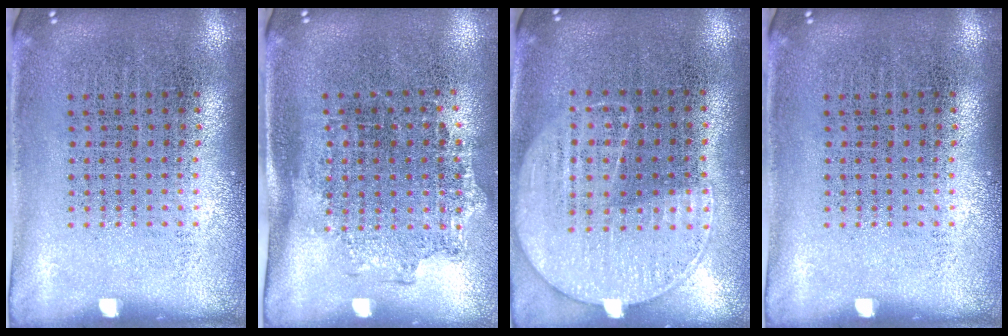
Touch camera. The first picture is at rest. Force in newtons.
{"total": 1.3, "press": 1.1, "slide": 0.7}
{"total": 1.3, "press": 1.1, "slide": 0.6}
{"total": 0.0}